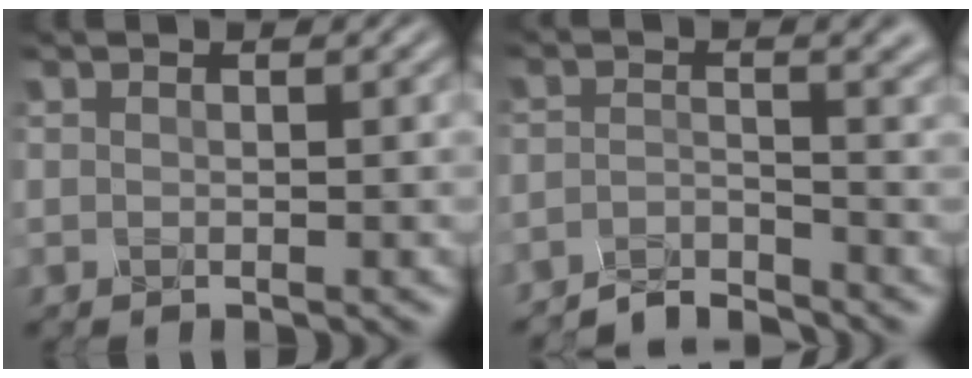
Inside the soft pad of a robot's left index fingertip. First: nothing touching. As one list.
[{"total": 3.2, "force": [-3.0, 0.5, 1.0], "torque": [-0.003, 0.002, -0.069]}]